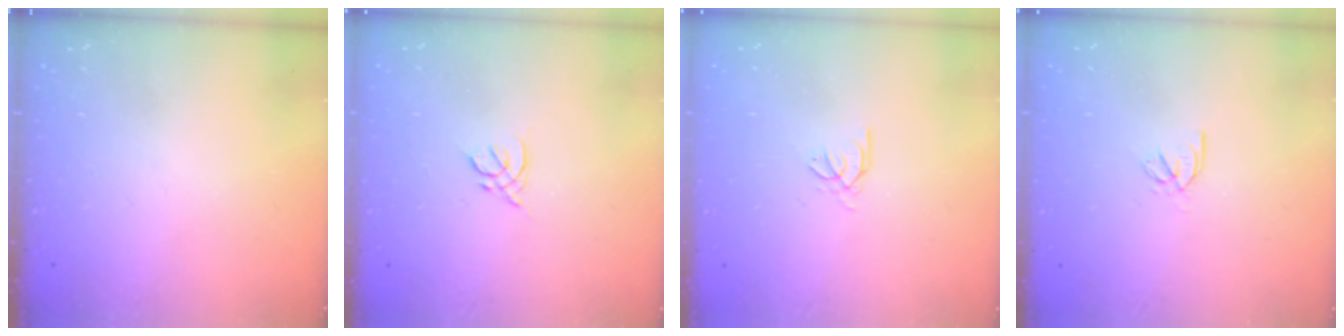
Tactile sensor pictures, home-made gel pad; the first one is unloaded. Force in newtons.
{"total": 2.0, "press": 1.9, "slide": 0.6}
{"total": 0.9, "press": 0.8, "slide": 0.4}
{"total": 2.2, "press": 2.2, "slide": 0.5}